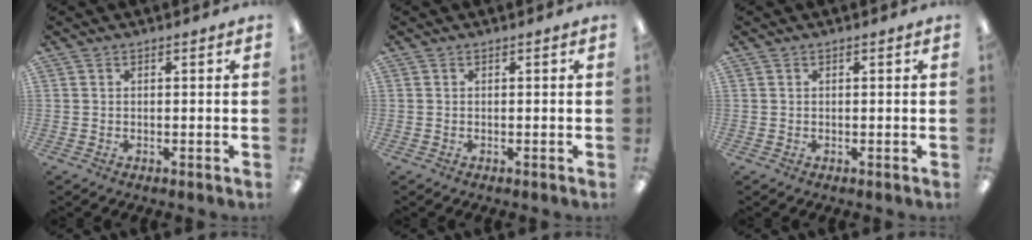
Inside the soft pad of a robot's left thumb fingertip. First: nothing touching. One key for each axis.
{"total": 0.0}
{"total": 0.0}